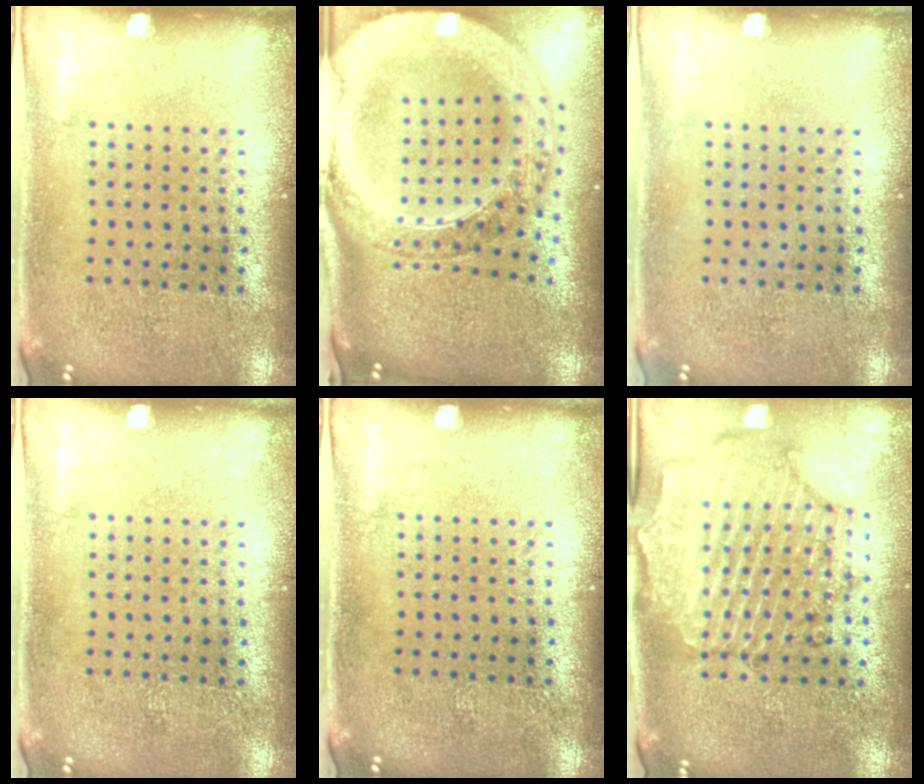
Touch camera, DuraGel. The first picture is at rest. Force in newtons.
{"total": 3.9, "press": 3.0, "slide": 2.5}
{"total": 0.0}
{"total": 0.0}
{"total": 0.0}
{"total": 1.7, "press": 1.6, "slide": 0.3}